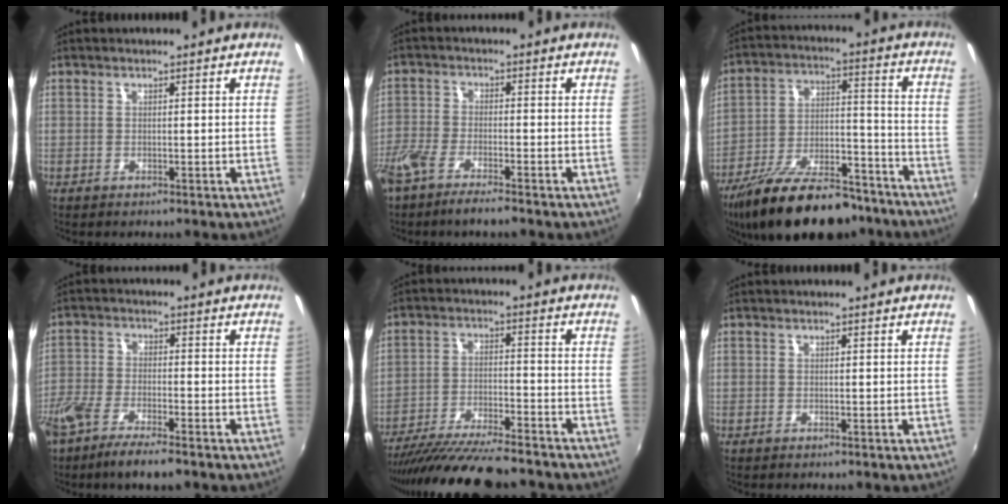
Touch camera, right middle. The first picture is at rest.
{"total": 7.1, "force": [-5.5, 1.3, 4.3], "torque": [-0.109, -0.019, -0.110]}
{"total": 22.8, "force": [-17.2, 8.6, 12.2], "torque": [-0.221, -0.009, -0.259]}
{"total": 9.3, "force": [-6.8, 2.3, 6.0], "torque": [-0.143, -0.025, -0.135]}
{"total": 17.2, "force": [-15.1, 2.3, 8.0], "torque": [-0.158, -0.033, -0.241]}
{"total": 0.0}